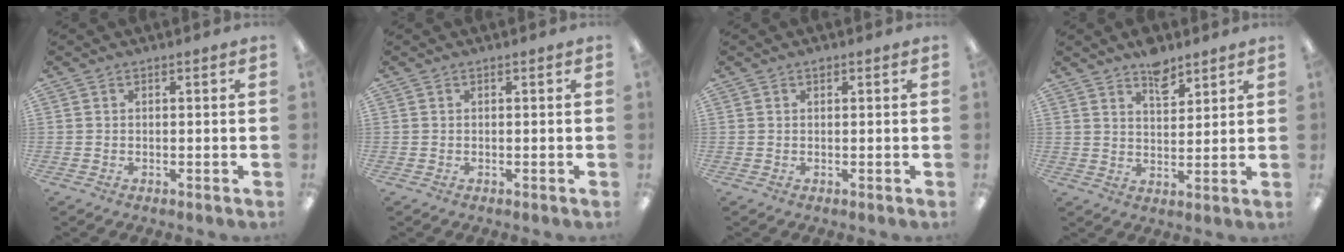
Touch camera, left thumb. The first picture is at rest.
{"total": 0.0}
{"total": 0.7, "force": [0.5, 0.3, 0.4], "torque": [-0.009, 0.003, 0.008]}
{"total": 6.7, "force": [5.2, 3.2, 2.9], "torque": [-0.032, -0.030, 0.089]}